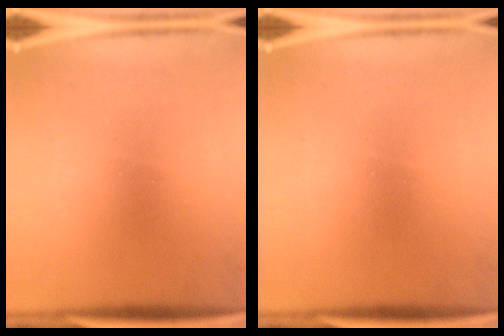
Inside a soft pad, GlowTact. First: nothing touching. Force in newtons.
{"total": 0.0}